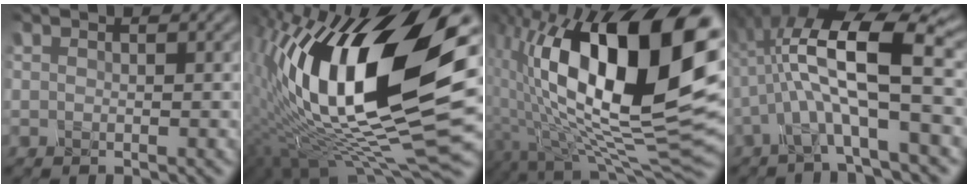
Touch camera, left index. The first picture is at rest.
{"total": 16.4, "force": [0.6, 6.0, 15.3], "torque": [-0.290, 0.005, 0.020]}
{"total": 16.8, "force": [1.7, 7.2, 15.1], "torque": [-0.245, 0.007, 0.043]}
{"total": 8.2, "force": [-1.7, 1.6, 7.9], "torque": [-0.154, 0.011, -0.013]}